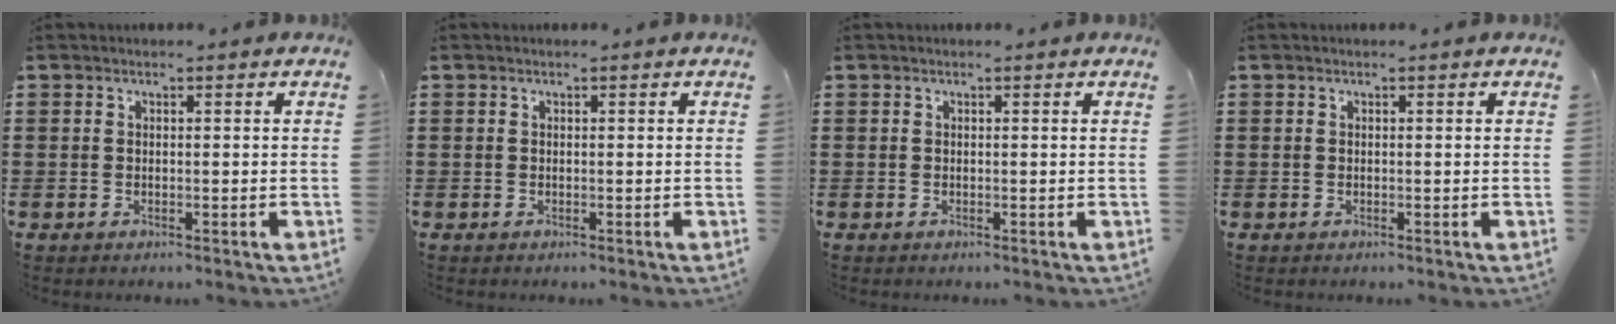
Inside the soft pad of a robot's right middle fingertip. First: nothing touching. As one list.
[{"total": 0.0}, {"total": 0.0}, {"total": 0.0}]